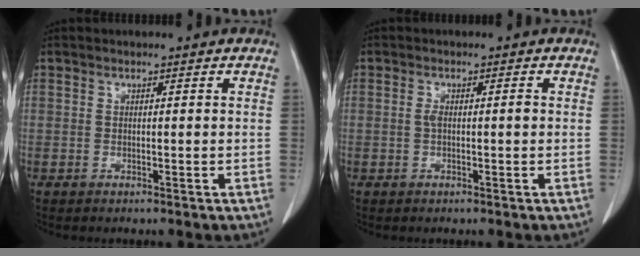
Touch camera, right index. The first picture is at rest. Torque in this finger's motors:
{"motor_torque": [0.13, -0.02, 0.06, 0.01]}